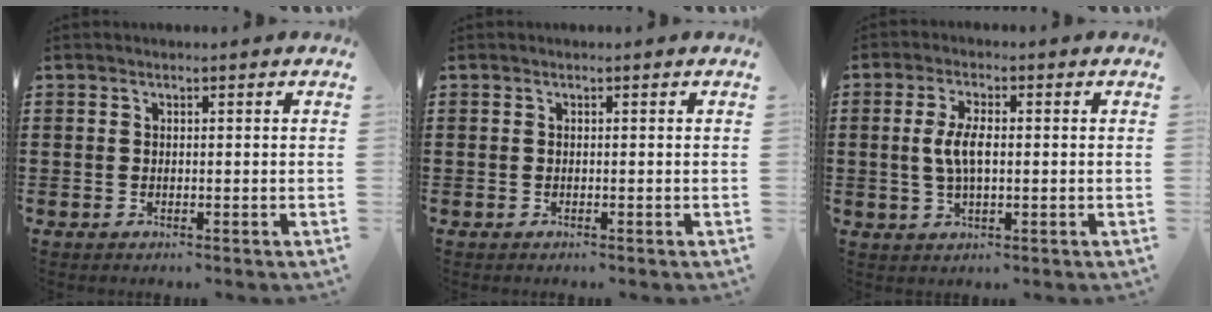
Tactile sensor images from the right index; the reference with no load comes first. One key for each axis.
{"total": 0.0}
{"total": 5.0, "fx": 0.1, "fy": 2.0, "fz": 4.6, "tx": -0.103, "ty": 0.000, "tz": -0.004}